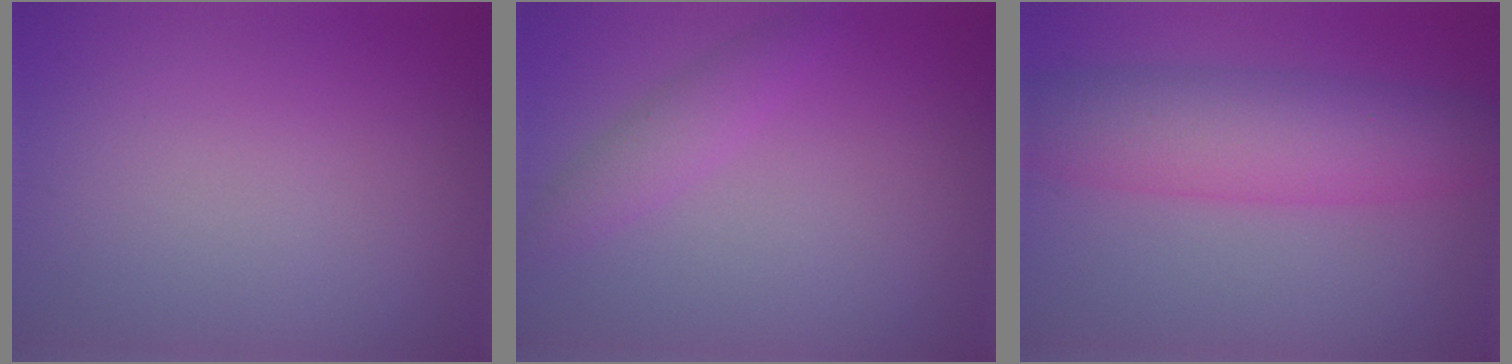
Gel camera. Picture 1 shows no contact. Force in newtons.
{"total": 2.1, "press": 2.0, "slide": 0.2}
{"total": 7.4, "press": 7.4, "slide": 0.1}